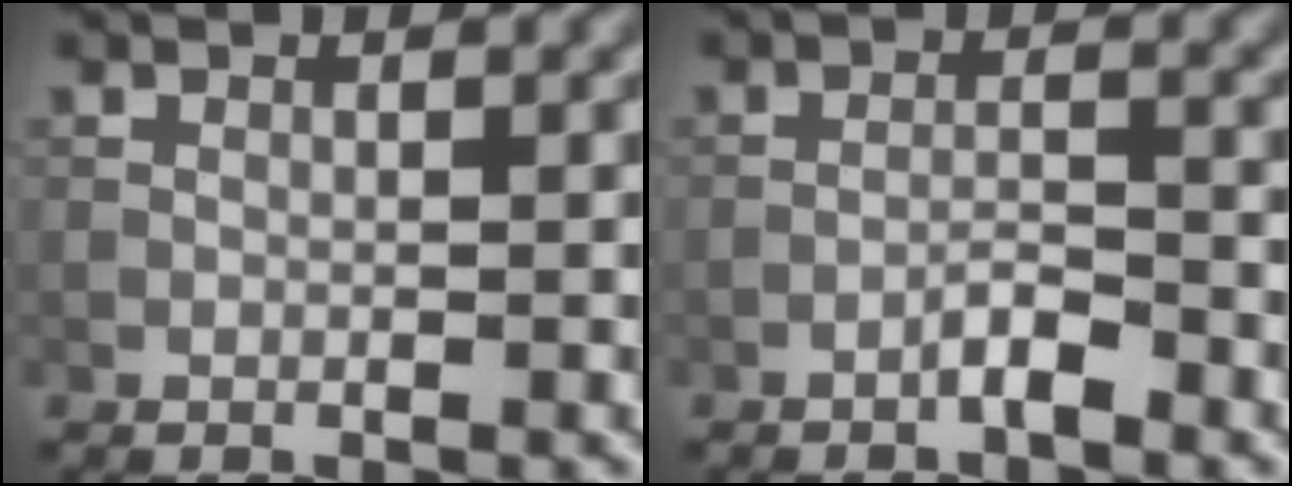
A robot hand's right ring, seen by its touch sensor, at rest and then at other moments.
{"total": 1.9, "force": [-1.3, 0.3, 1.3], "torque": [-0.021, 0.008, -0.027]}